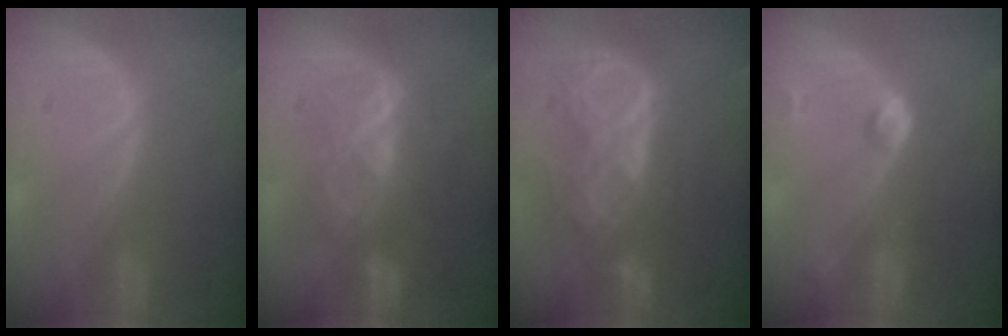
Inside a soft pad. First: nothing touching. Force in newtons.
{"total": 6.8, "press": 6.7, "slide": 1.5}
{"total": 9.6, "press": 8.2, "slide": 5.0}
{"total": 3.8, "press": 3.6, "slide": 1.2}